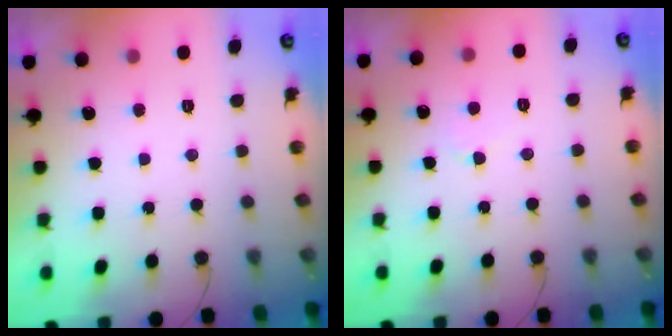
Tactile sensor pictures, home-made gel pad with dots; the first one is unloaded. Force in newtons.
{"total": 3.5, "press": 3.4, "slide": 0.4}